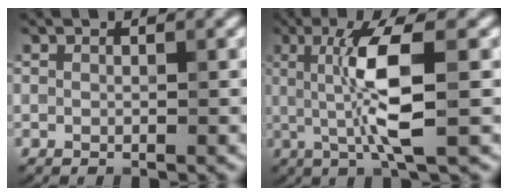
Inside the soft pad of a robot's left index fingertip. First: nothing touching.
{"total": 6.1, "force": [0.4, 1.1, 6.0], "torque": [-0.122, -0.003, 0.008]}